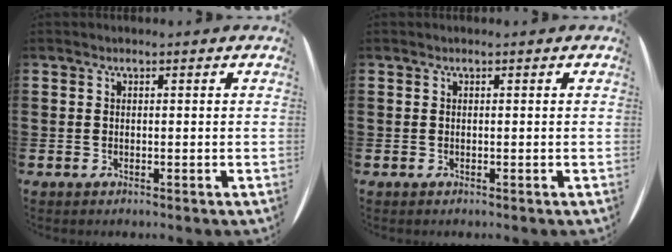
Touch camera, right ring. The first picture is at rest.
{"total": 0.0}